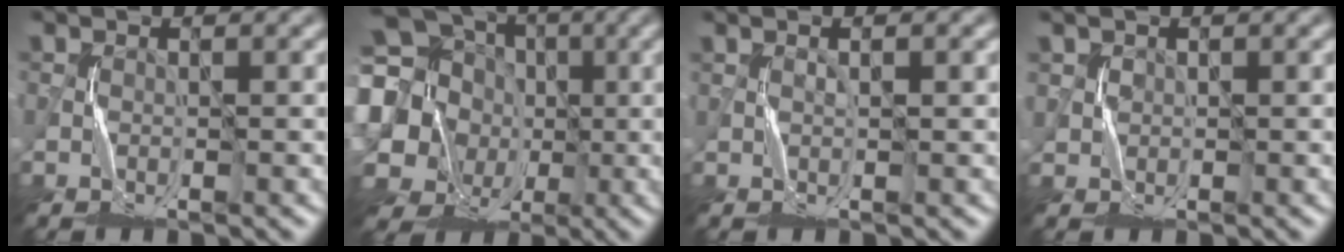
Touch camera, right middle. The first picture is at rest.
{"total": 18.8, "force": [1.7, 17.3, 7.2], "torque": [-0.200, 0.015, -0.008]}
{"total": 0.7, "force": [0.5, -0.4, 0.4], "torque": [-0.007, 0.002, 0.011]}
{"total": 1.4, "force": [0.7, 0.7, -1.0], "torque": [0.026, -0.005, 0.016]}